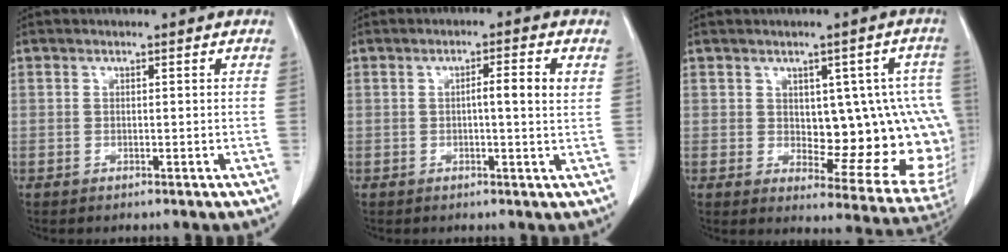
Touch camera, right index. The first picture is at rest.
{"total": 4.1, "force": [0.7, 0.1, 4.0], "torque": [-0.061, 0.004, 0.009]}
{"total": 15.2, "force": [0.7, 6.4, 13.8], "torque": [-0.127, 0.015, 0.025]}